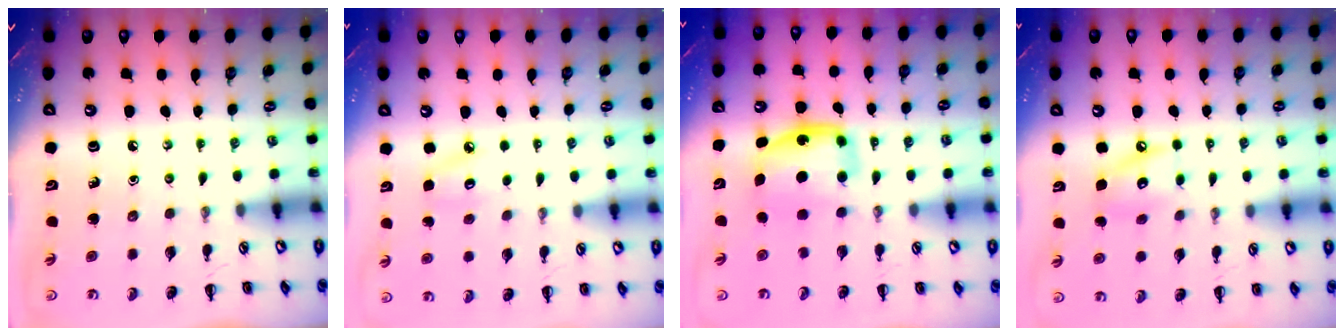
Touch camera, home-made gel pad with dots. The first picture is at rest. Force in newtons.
{"total": 4.3, "press": 4.2, "slide": 1.2}
{"total": 7.4, "press": 7.3, "slide": 1.1}
{"total": 9.3, "press": 9.3, "slide": 1.2}